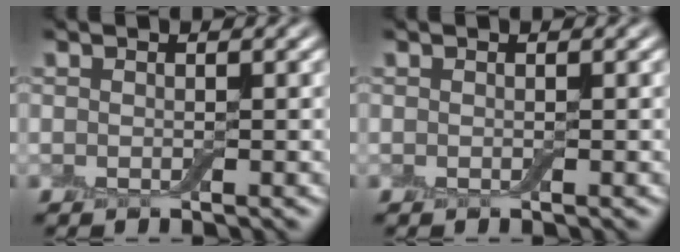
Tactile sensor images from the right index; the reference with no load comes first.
{"total": 0.0}